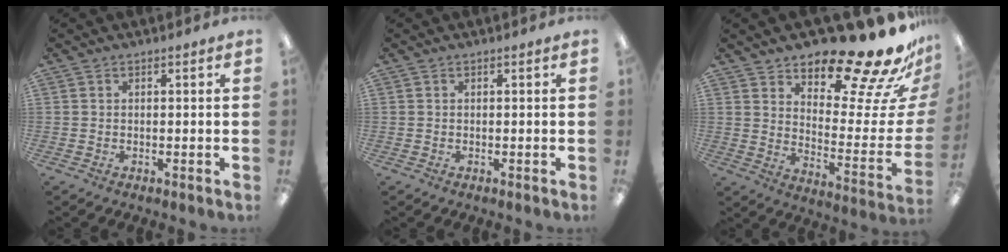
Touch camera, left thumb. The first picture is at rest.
{"total": 0.0}
{"total": 22.1, "force": [18.4, 6.2, 10.6], "torque": [-0.133, -0.138, 0.296]}